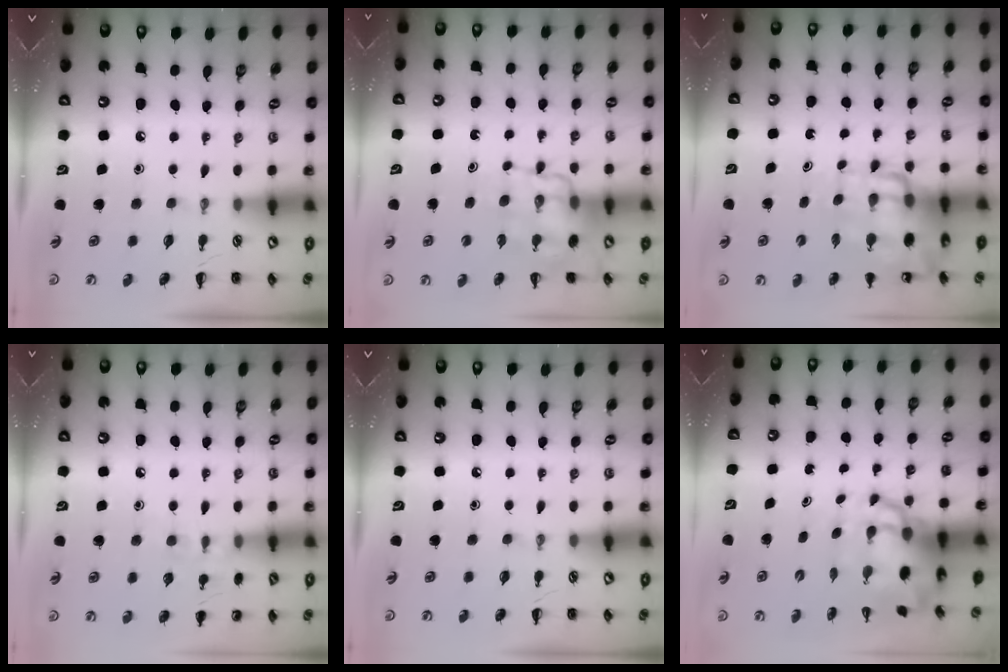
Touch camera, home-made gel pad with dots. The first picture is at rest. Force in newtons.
{"total": 11.0, "press": 10.7, "slide": 2.7}
{"total": 15.0, "press": 14.4, "slide": 4.2}
{"total": 7.1, "press": 6.7, "slide": 2.2}
{"total": 0.0}
{"total": 8.3, "press": 8.0, "slide": 2.2}